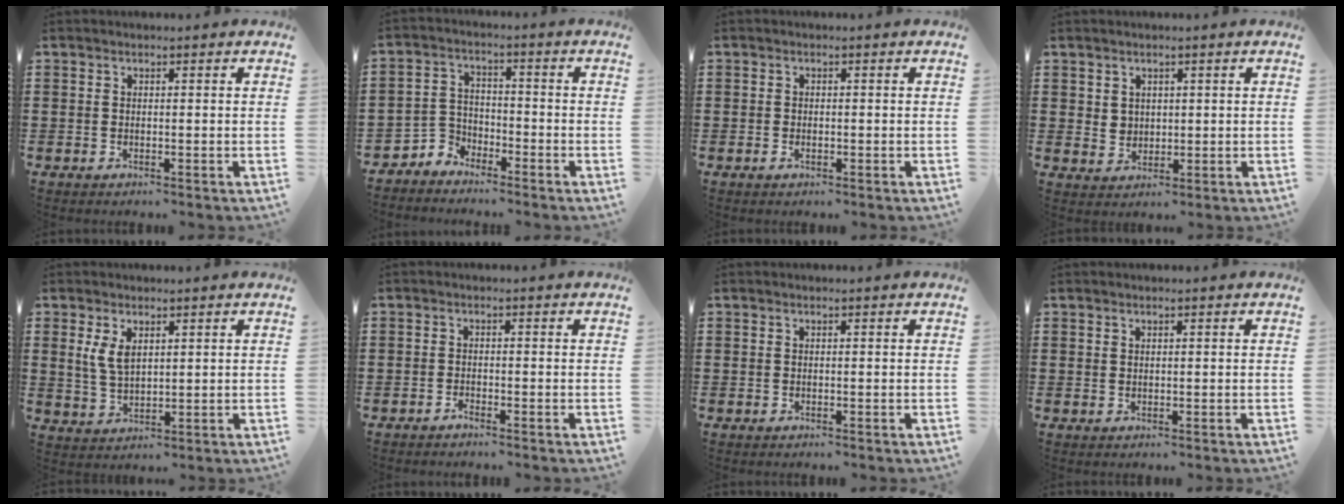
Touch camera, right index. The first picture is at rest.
{"total": 3.9, "force": [-3.5, 1.7, 0.0], "torque": [-0.021, 0.000, -0.079]}
{"total": 0.9, "force": [-0.4, 0.6, 0.6], "torque": [-0.014, -0.001, -0.007]}
{"total": 2.5, "force": [1.3, 2.0, 0.4], "torque": [-0.016, 0.010, 0.024]}
{"total": 4.0, "force": [1.6, 2.2, 2.9], "torque": [-0.071, 0.003, 0.027]}
{"total": 1.0, "force": [-0.9, 0.0, 0.1], "torque": [-0.006, 0.000, -0.019]}
{"total": 0.0}
{"total": 0.6, "force": [0.5, 0.4, 0.1], "torque": [-0.004, 0.002, 0.010]}